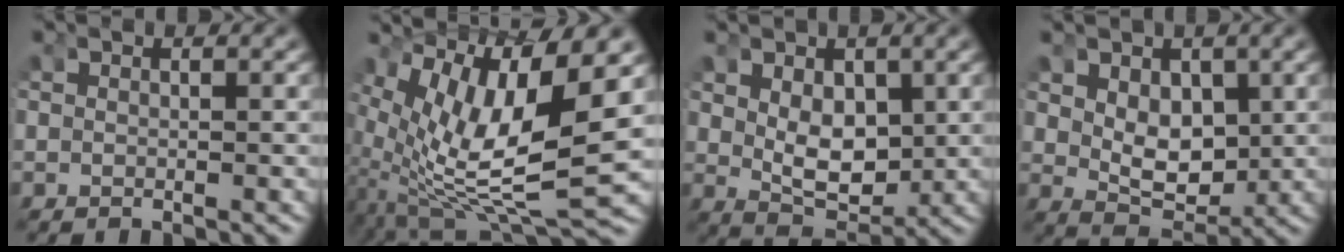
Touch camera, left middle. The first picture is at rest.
{"total": 13.9, "force": [-0.3, 8.0, 11.4], "torque": [-0.207, -0.039, 0.013]}
{"total": 4.1, "force": [0.5, 2.6, 3.1], "torque": [-0.053, -0.030, 0.023]}
{"total": 3.9, "force": [0.7, 2.7, 2.7], "torque": [-0.048, -0.029, 0.027]}